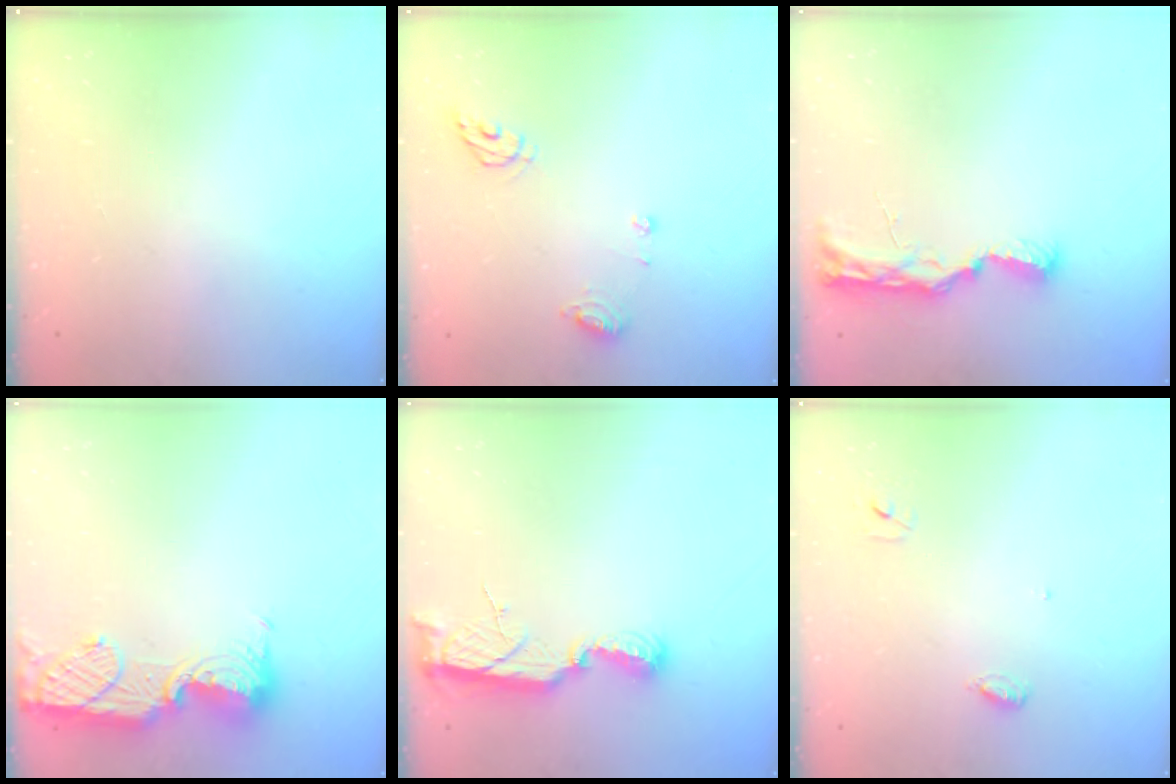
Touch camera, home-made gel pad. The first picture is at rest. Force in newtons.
{"total": 7.2, "press": 7.2, "slide": 0.8}
{"total": 8.8, "press": 8.8, "slide": 1.0}
{"total": 13.9, "press": 13.8, "slide": 1.2}
{"total": 8.4, "press": 8.4, "slide": 0.5}
{"total": 3.4, "press": 3.4, "slide": 0.3}